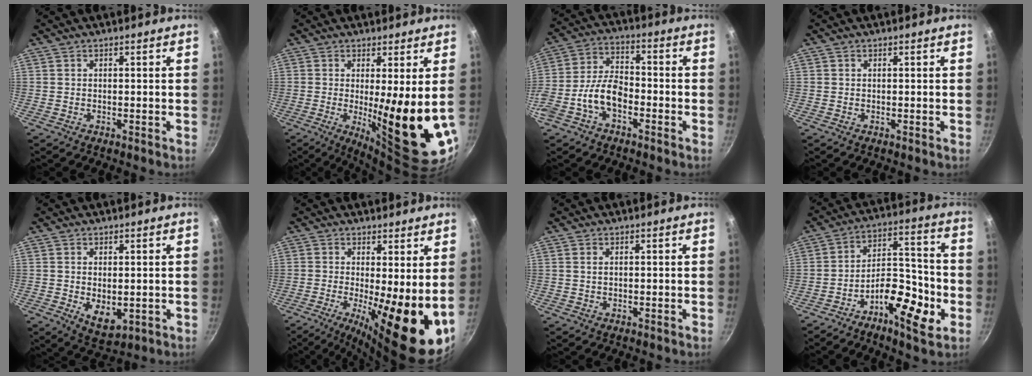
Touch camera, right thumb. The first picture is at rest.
{"total": 15.1, "force": [-0.2, 2.6, 14.9], "torque": [-0.201, -0.038, 0.009]}
{"total": 9.5, "force": [-3.8, 5.5, 6.7], "torque": [-0.120, 0.047, -0.080]}
{"total": 0.0}
{"total": 6.4, "force": [-0.5, 3.7, 5.1], "torque": [-0.074, -0.016, 0.005]}
{"total": 15.0, "force": [-1.4, 3.9, 14.4], "torque": [-0.195, -0.020, -0.018]}
{"total": 1.0, "force": [0.3, 0.6, 0.7], "torque": [-0.013, 0.001, 0.005]}
{"total": 14.3, "force": [-6.0, 5.8, 11.6], "torque": [-0.163, 0.054, -0.100]}